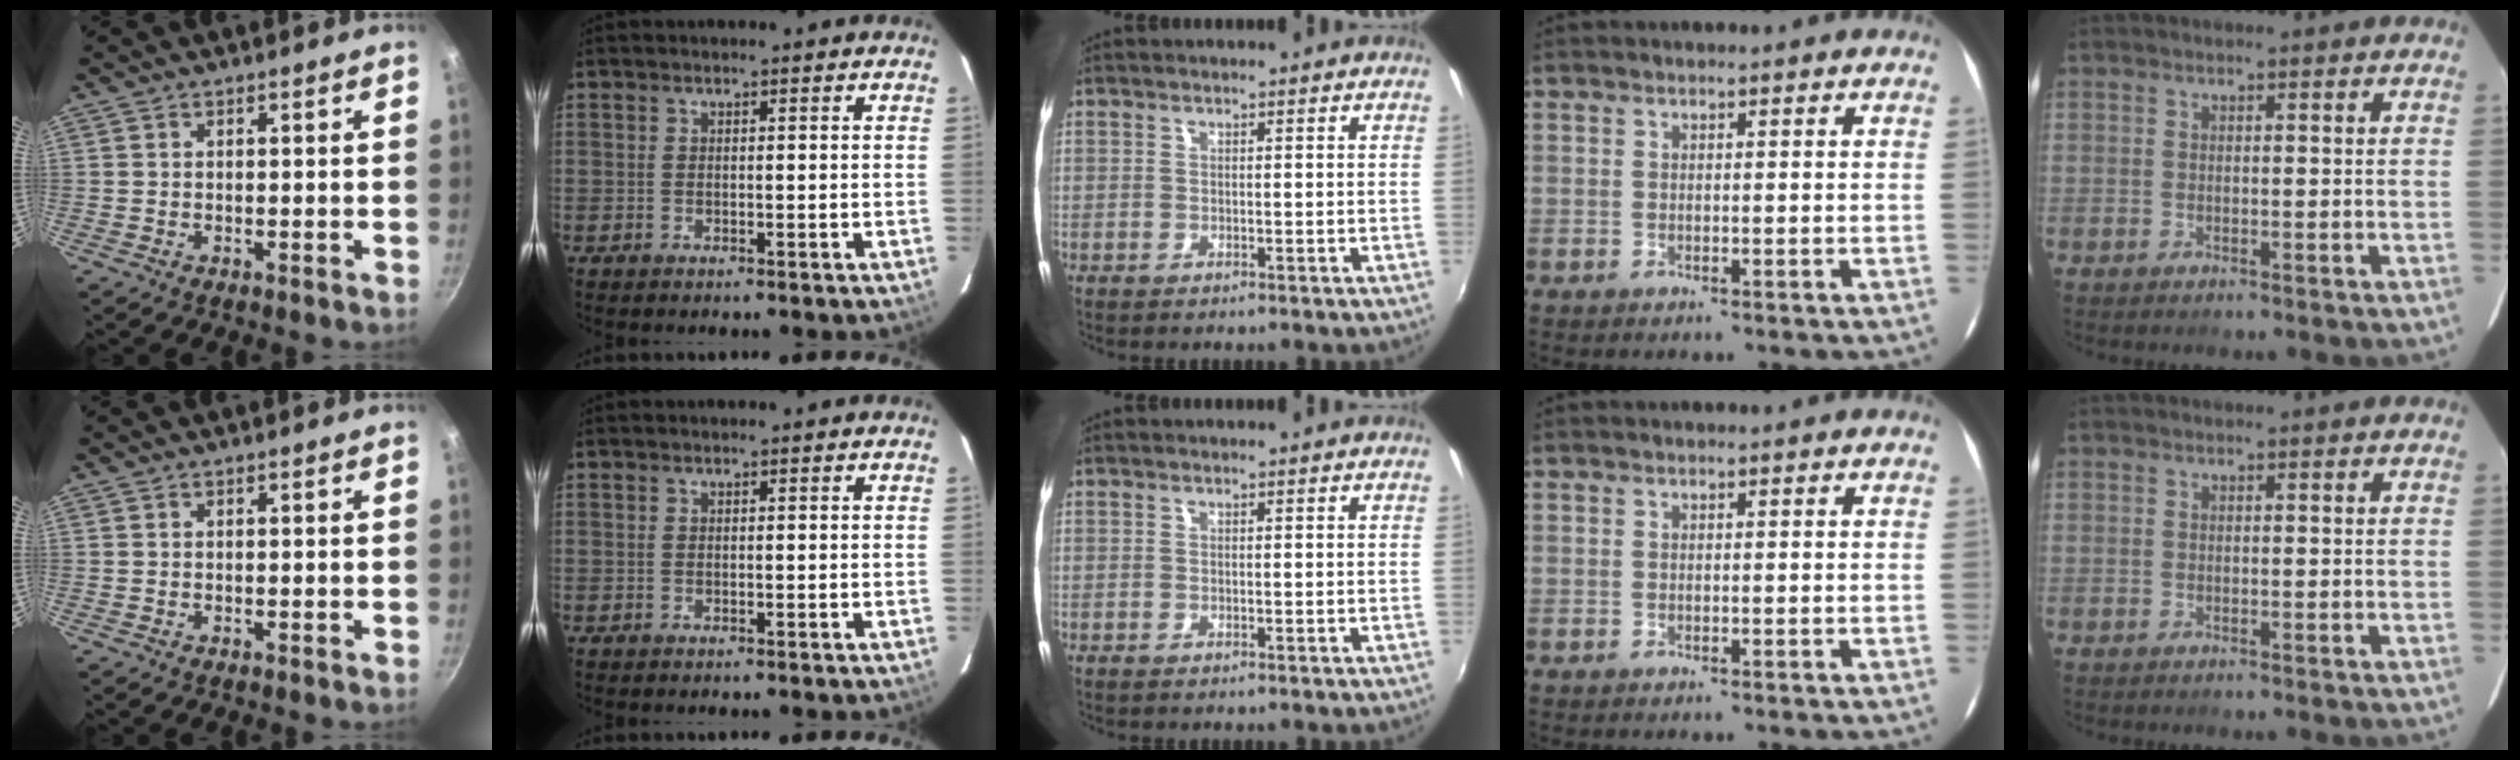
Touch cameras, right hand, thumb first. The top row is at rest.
{}